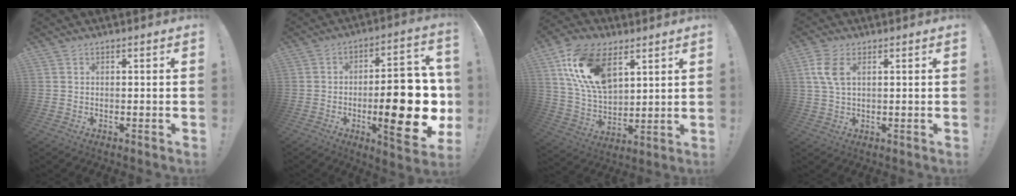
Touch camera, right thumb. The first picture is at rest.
{"total": 23.8, "force": [-3.7, 7.8, 22.2], "torque": [-0.309, 0.005, -0.050]}
{"total": 18.8, "force": [8.9, 10.9, 12.5], "torque": [-0.253, -0.029, 0.165]}
{"total": 6.7, "force": [2.1, 3.3, 5.4], "torque": [-0.112, 0.001, 0.038]}